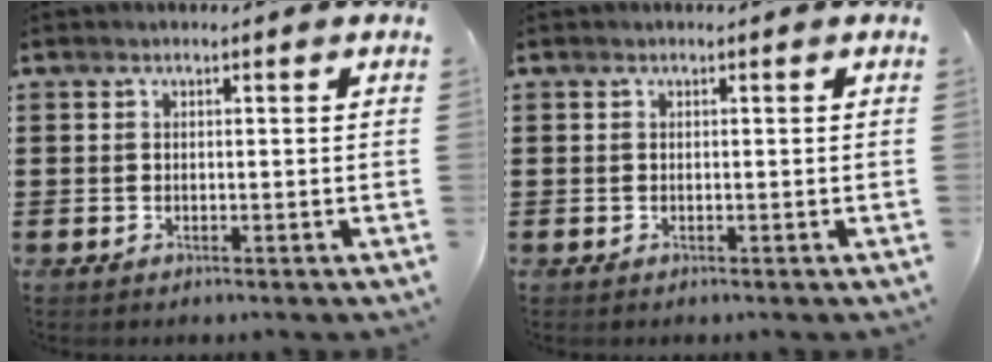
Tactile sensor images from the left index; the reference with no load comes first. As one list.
[{"total": 0.0}]